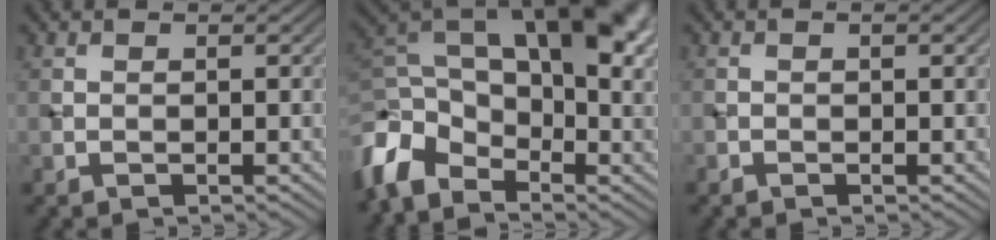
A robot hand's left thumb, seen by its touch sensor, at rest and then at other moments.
{"total": 14.2, "force": [-1.3, 8.8, 11.1], "torque": [-0.242, 0.014, -0.031]}
{"total": 0.9, "force": [-0.2, 0.2, 0.9], "torque": [-0.017, 0.000, -0.004]}